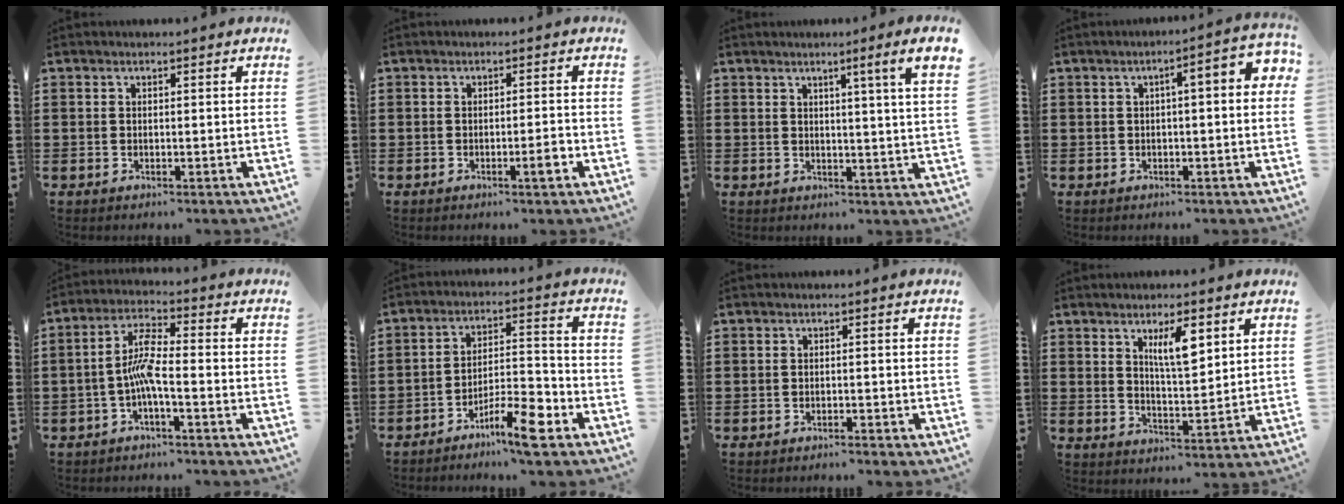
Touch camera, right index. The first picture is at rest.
{"total": 2.5, "force": [-1.2, 0.0, 2.2], "torque": [-0.038, -0.005, -0.021]}
{"total": 4.6, "force": [2.3, -1.1, 3.8], "torque": [-0.061, -0.013, 0.031]}
{"total": 3.8, "force": [0.0, 0.6, 3.8], "torque": [-0.062, 0.000, -0.006]}
{"total": 6.1, "force": [-1.9, 1.2, 5.6], "torque": [-0.123, 0.000, -0.042]}
{"total": 8.1, "force": [-5.7, 1.4, 5.6], "torque": [-0.094, 0.009, -0.102]}
{"total": 1.0, "force": [-1.0, -0.2, 0.2], "torque": [-0.006, -0.003, -0.020]}
{"total": 5.7, "force": [2.8, 1.7, 4.6], "torque": [-0.082, 0.001, 0.044]}